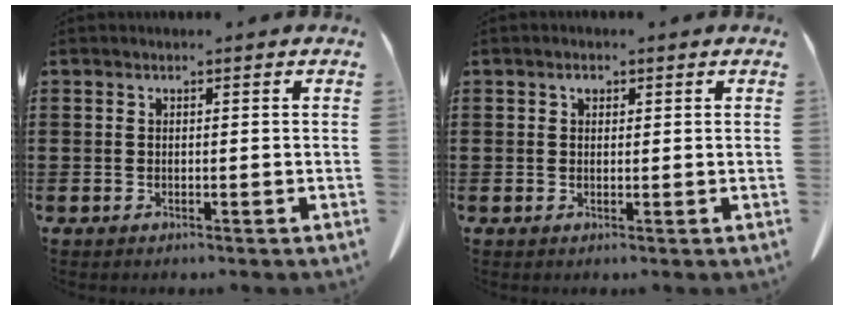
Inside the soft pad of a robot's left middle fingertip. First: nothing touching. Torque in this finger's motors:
{"motor_torque": [0.02, 0.05, 0.00, 0.00]}